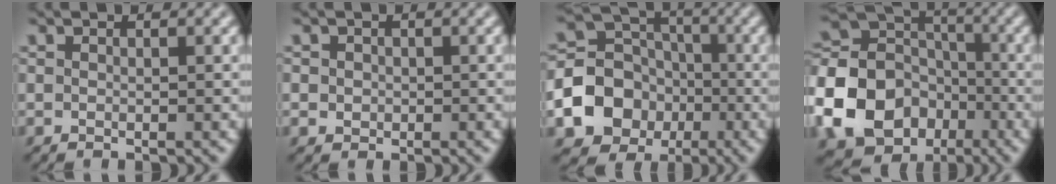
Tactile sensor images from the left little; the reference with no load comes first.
{"total": 1.6, "force": [0.2, 1.4, 0.6], "torque": [-0.008, 0.007, 0.004]}
{"total": 9.2, "force": [-3.3, 7.8, 3.7], "torque": [-0.071, -0.005, -0.087]}
{"total": 16.1, "force": [-6.3, 13.5, 6.3], "torque": [-0.167, -0.020, -0.133]}